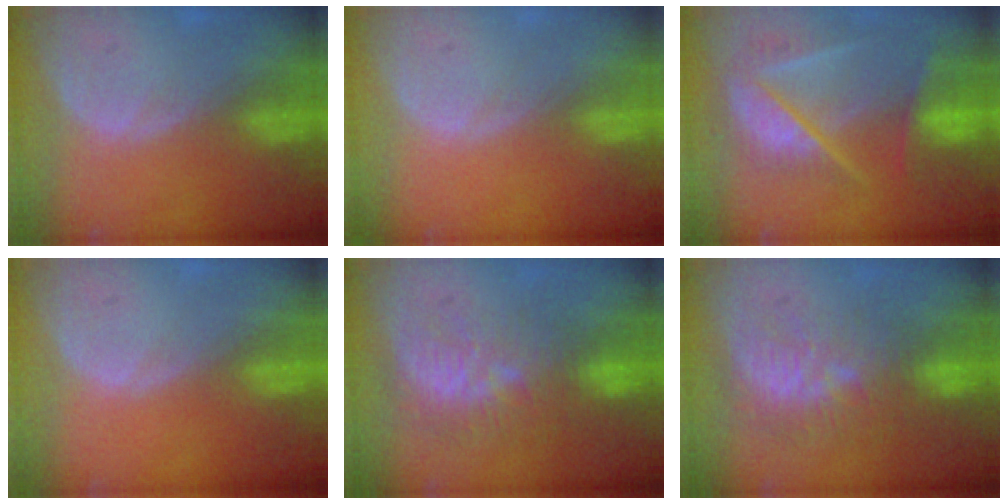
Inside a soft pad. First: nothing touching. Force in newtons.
{"total": 0.0}
{"total": 9.9, "press": 8.3, "slide": 5.4}
{"total": 0.0}
{"total": 9.7, "press": 8.9, "slide": 3.8}
{"total": 9.7, "press": 8.9, "slide": 3.8}